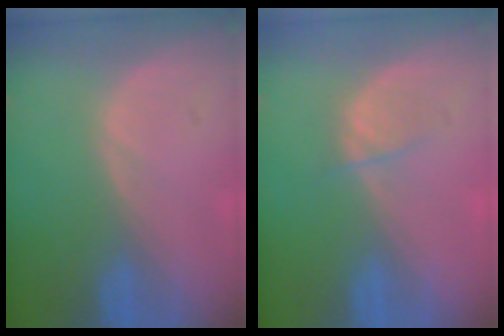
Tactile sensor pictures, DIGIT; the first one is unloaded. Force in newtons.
{"total": 1.9, "press": 1.9, "slide": 0.4}